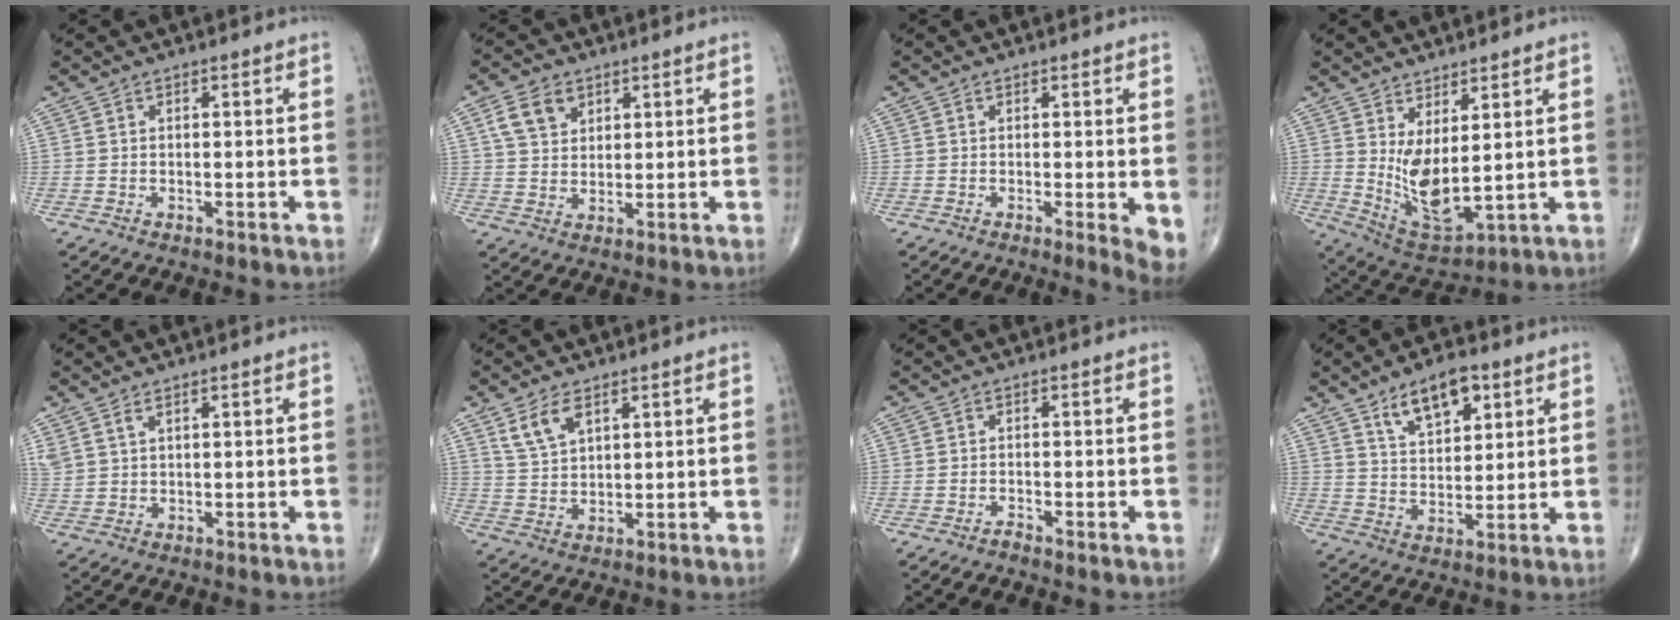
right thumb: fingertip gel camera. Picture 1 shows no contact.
{"total": 6.5, "force": [3.0, 4.6, 3.4], "torque": [-0.048, -0.007, 0.058]}
{"total": 3.7, "force": [-0.3, 0.6, 3.7], "torque": [-0.054, -0.013, -0.006]}
{"total": 10.0, "force": [2.0, 4.0, 8.9], "torque": [-0.156, -0.038, 0.057]}
{"total": 3.2, "force": [2.0, 1.5, 1.9], "torque": [-0.048, 0.003, 0.053]}
{"total": 5.9, "force": [3.3, 3.0, 3.8], "torque": [-0.068, -0.014, 0.072]}
{"total": 0.8, "force": [-0.8, 0.0, 0.2], "torque": [-0.009, 0.004, -0.015]}
{"total": 9.7, "force": [5.5, 4.8, 6.4], "torque": [-0.087, -0.029, 0.098]}